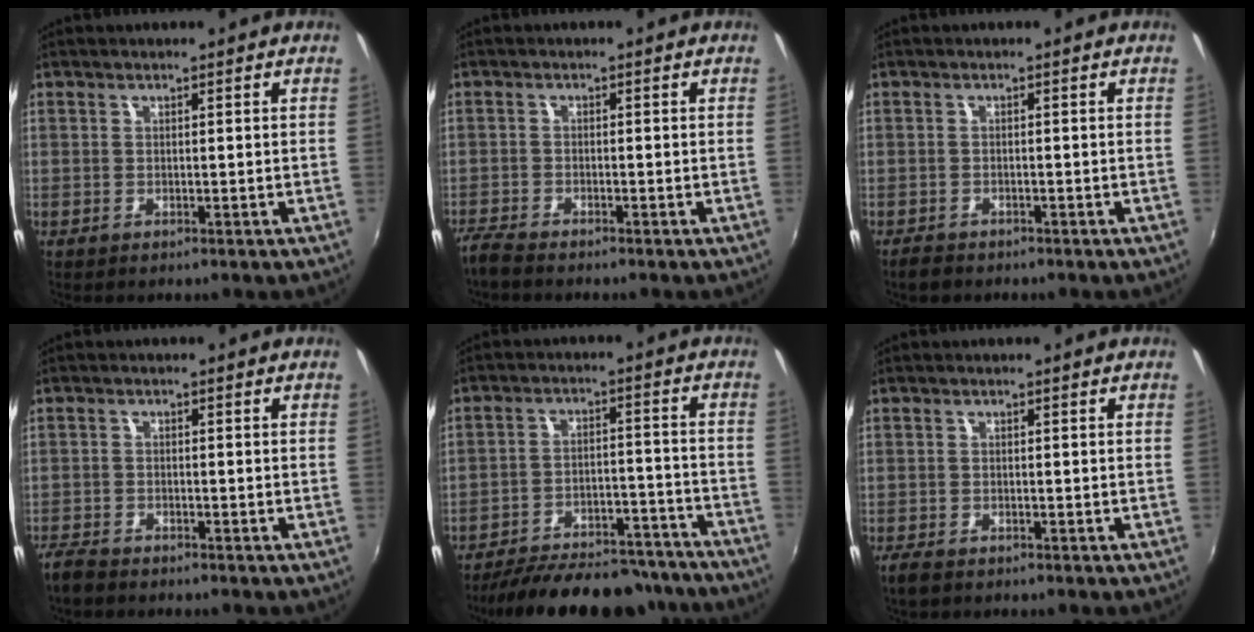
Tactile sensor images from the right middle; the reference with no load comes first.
{"total": 3.6, "force": [-3.4, 0.4, 1.2], "torque": [-0.039, -0.016, -0.068]}
{"total": 2.1, "force": [-1.7, 0.6, 0.9], "torque": [-0.023, -0.008, -0.033]}
{"total": 3.9, "force": [-3.6, 1.0, 1.1], "torque": [-0.037, -0.015, -0.074]}
{"total": 24.4, "force": [-21.5, 7.2, 9.1], "torque": [-0.171, 0.008, -0.278]}
{"total": 2.6, "force": [-2.1, 0.9, 1.3], "torque": [-0.031, -0.010, -0.041]}